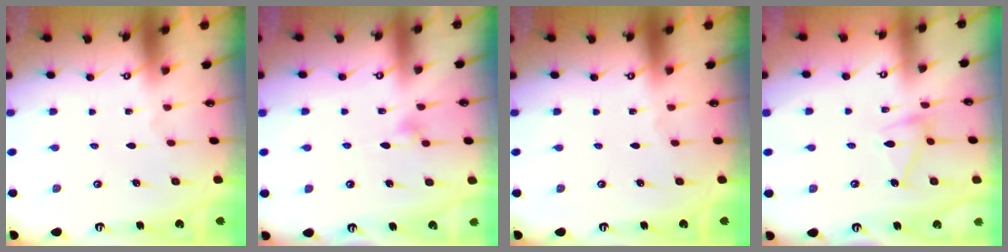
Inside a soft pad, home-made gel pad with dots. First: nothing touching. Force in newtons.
{"total": 5.5, "press": 5.3, "slide": 1.5}
{"total": 0.0}
{"total": 11.8, "press": 11.8, "slide": 0.3}